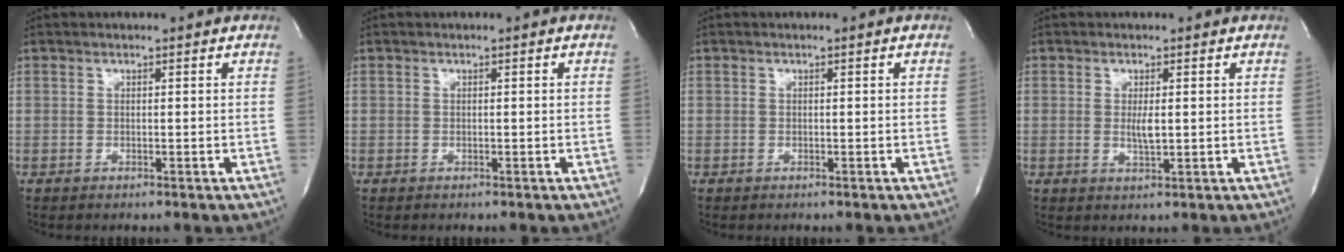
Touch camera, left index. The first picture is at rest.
{"total": 0.0}
{"total": 0.0}
{"total": 2.0, "force": [0.1, 0.4, 2.0], "torque": [-0.041, -0.008, 0.003]}